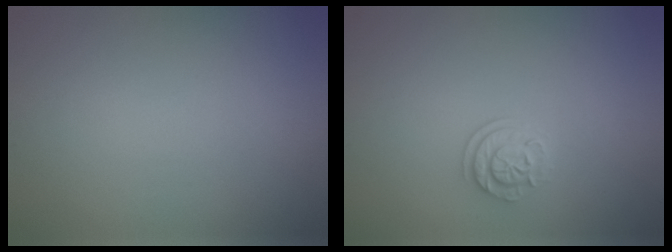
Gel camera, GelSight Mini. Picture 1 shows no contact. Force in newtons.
{"total": 1.9, "press": 1.6, "slide": 1.1}